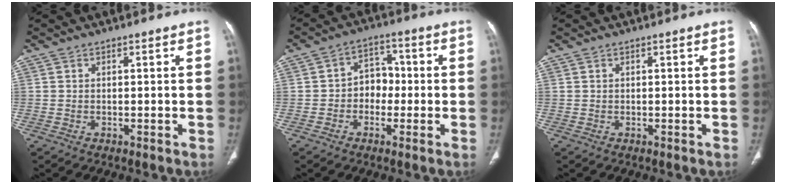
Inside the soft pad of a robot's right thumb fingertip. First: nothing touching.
{"total": 6.3, "force": [-1.0, 5.2, 3.5], "torque": [-0.016, 0.028, -0.029]}
{"total": 0.0}